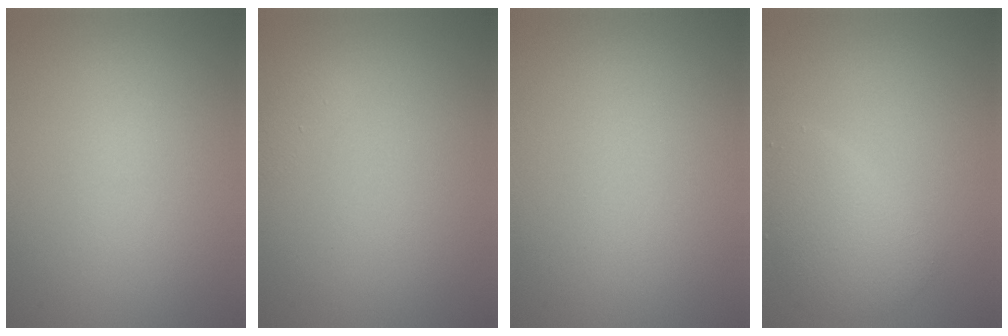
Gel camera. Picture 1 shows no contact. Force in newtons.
{"total": 0.9, "press": 0.9, "slide": 0.0}
{"total": 0.0}
{"total": 3.0, "press": 3.0, "slide": 0.2}